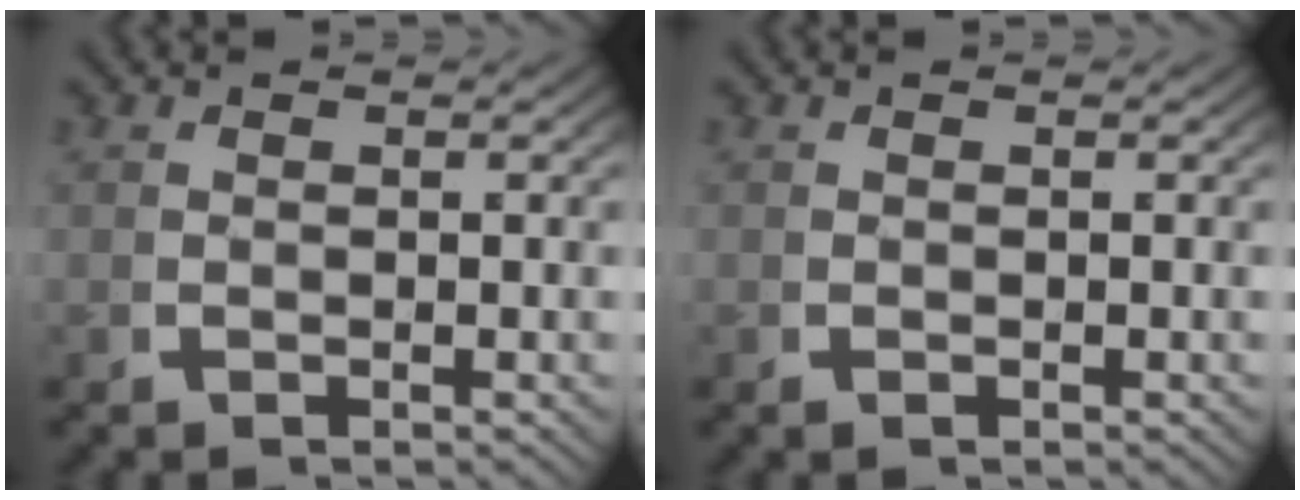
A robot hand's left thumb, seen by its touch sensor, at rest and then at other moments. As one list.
[{"total": 0.0}]